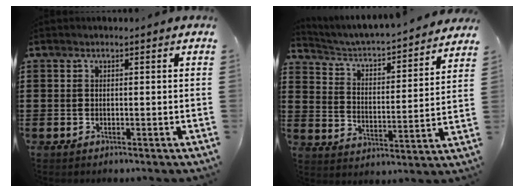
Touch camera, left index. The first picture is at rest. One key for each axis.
{"total": 3.5, "fx": 3.3, "fy": 0.3, "fz": 1.1, "tx": -0.040, "ty": -0.033, "tz": 0.045}